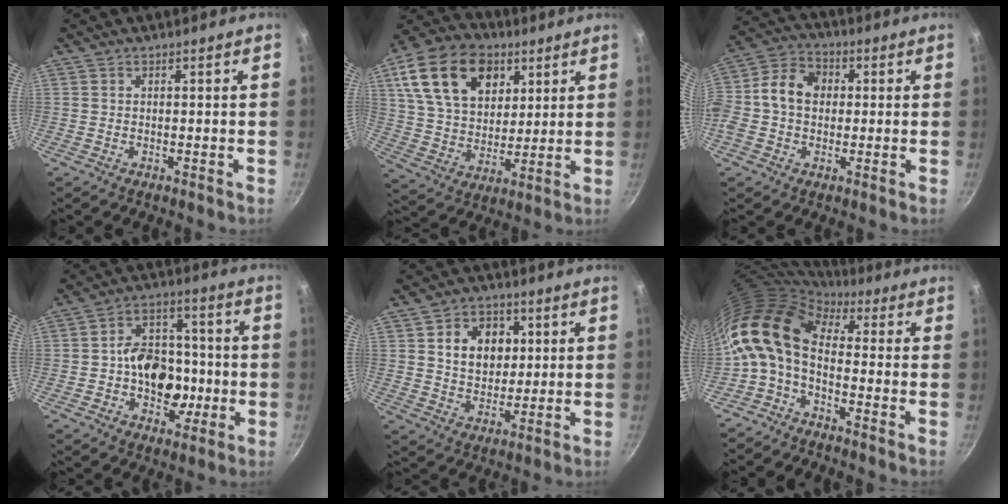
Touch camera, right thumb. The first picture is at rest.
{"total": 20.8, "force": [8.9, 14.1, 12.5], "torque": [-0.198, -0.015, 0.156]}
{"total": 10.9, "force": [0.6, 8.4, 6.9], "torque": [-0.103, 0.026, -0.014]}
{"total": 13.9, "force": [-2.0, 10.3, 9.1], "torque": [-0.096, 0.023, -0.037]}
{"total": 10.2, "force": [2.5, 8.0, 5.8], "torque": [-0.059, -0.004, 0.040]}
{"total": 12.0, "force": [0.3, 7.0, 9.7], "torque": [-0.186, 0.022, -0.013]}